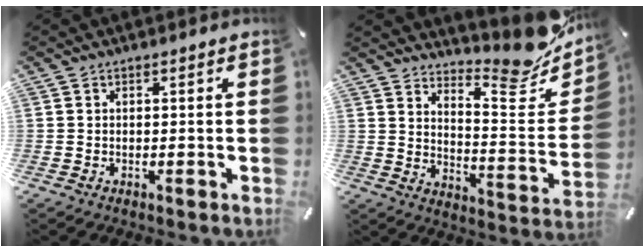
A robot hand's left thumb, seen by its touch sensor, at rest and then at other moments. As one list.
[{"total": 14.4, "force": [13.0, 3.8, 4.8], "torque": [-0.027, -0.148, 0.214]}]